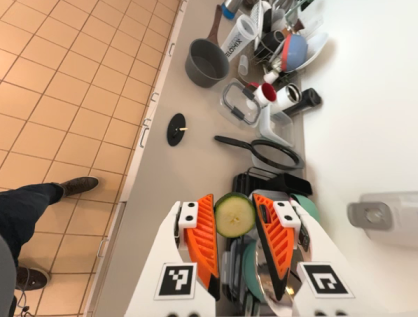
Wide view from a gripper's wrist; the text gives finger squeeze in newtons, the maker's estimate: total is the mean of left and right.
{"total": 7.3, "left": 7.7, "right": 6.9}